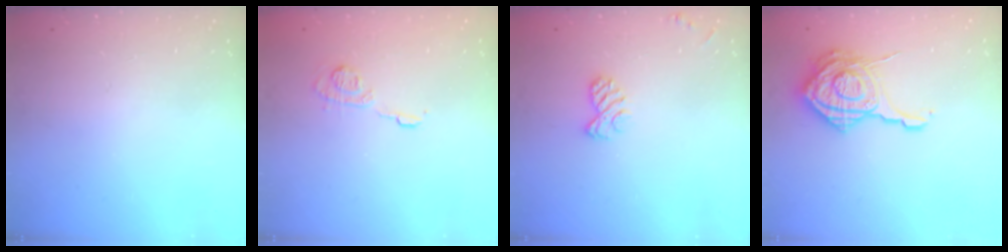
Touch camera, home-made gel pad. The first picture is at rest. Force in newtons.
{"total": 7.8, "press": 7.8, "slide": 0.6}
{"total": 6.1, "press": 5.9, "slide": 1.4}
{"total": 17.6, "press": 17.6, "slide": 1.2}